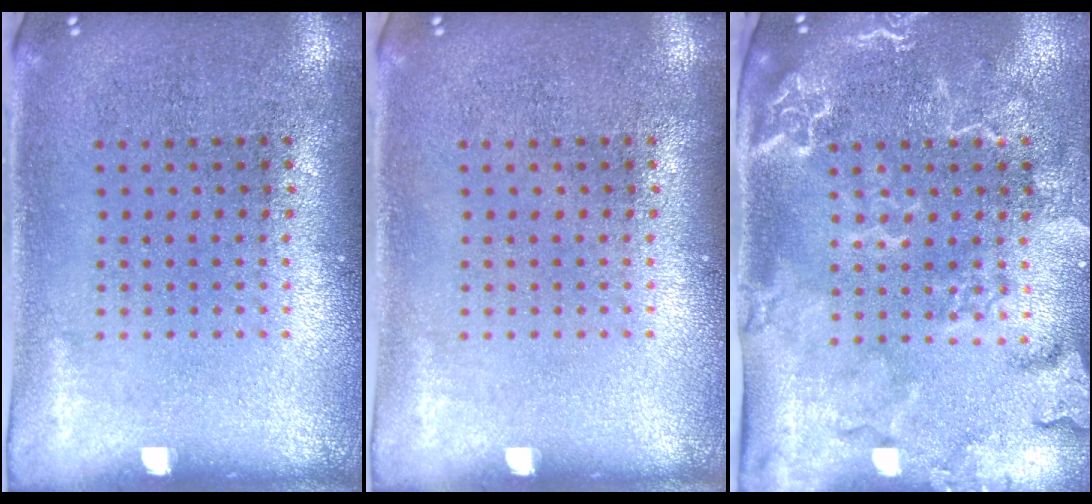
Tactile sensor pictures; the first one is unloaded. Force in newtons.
{"total": 0.0}
{"total": 2.8, "press": 2.5, "slide": 1.3}